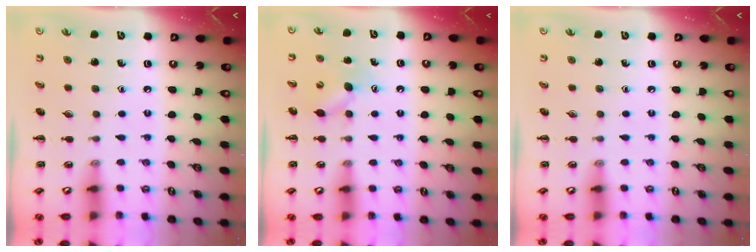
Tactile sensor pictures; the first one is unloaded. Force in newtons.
{"total": 6.5, "press": 6.3, "slide": 1.5}
{"total": 0.0}